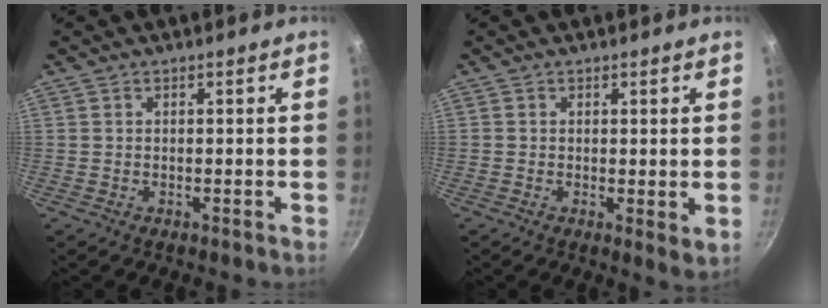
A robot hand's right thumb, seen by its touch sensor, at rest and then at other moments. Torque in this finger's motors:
{"motor_torque": [-0.37, 0.14, -0.17, -0.17, 0.02]}